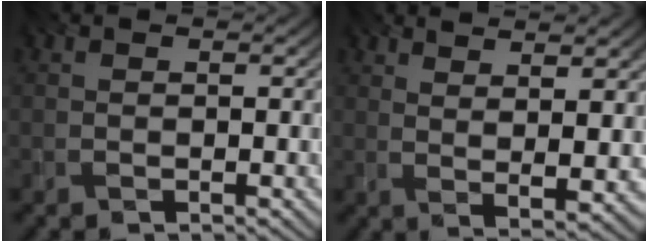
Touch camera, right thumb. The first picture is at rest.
{"total": 7.6, "force": [4.6, 1.3, 5.9], "torque": [-0.092, 0.003, 0.069]}